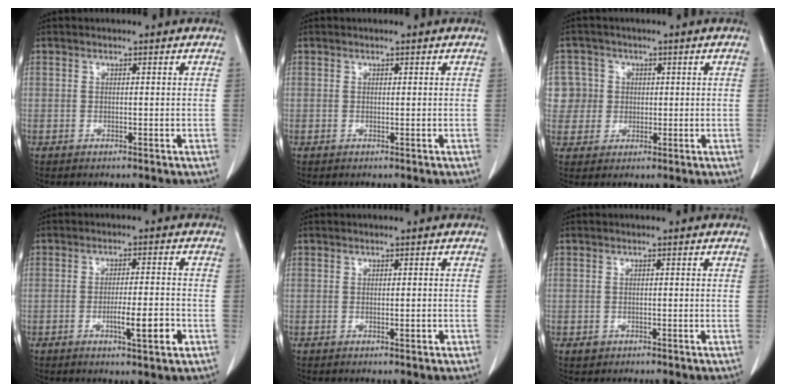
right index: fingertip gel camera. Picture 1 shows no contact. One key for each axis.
{"total": 0.0}
{"total": 6.2, "fx": 1.1, "fy": 6.1, "fz": 0.1, "tx": 0.005, "ty": 0.023, "tz": 0.025}
{"total": 5.9, "fx": -2.2, "fy": 0.4, "fz": 5.4, "tx": -0.083, "ty": -0.005, "tz": -0.033}
{"total": 1.0, "fx": -0.4, "fy": 0.2, "fz": 0.9, "tx": -0.013, "ty": 0.000, "tz": -0.004}
{"total": 1.1, "fx": -0.6, "fy": 0.9, "fz": 0.1, "tx": -0.004, "ty": 0.002, "tz": -0.008}